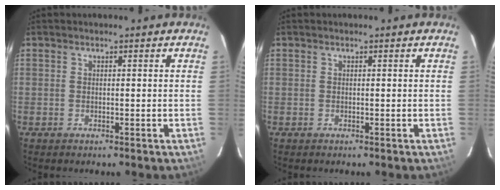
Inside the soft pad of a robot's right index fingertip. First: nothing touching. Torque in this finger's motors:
{"motor_torque": [0.00, 0.00, 0.00, 0.00]}